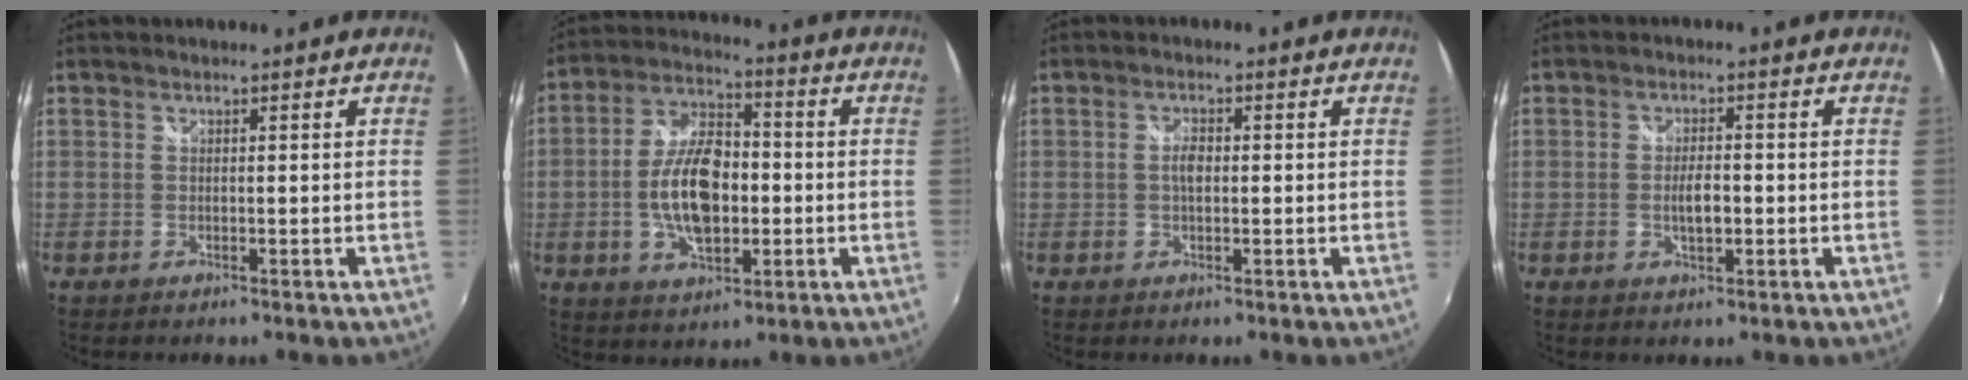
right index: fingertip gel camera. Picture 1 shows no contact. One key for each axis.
{"total": 13.4, "fx": -2.0, "fy": 7.0, "fz": 11.3, "tx": -0.224, "ty": 0.008, "tz": -0.035}
{"total": 2.4, "fx": -0.1, "fy": 1.2, "fz": 2.1, "tx": -0.039, "ty": 0.002, "tz": -0.004}
{"total": 3.8, "fx": -0.8, "fy": 1.4, "fz": 3.5, "tx": -0.065, "ty": -0.001, "tz": -0.012}